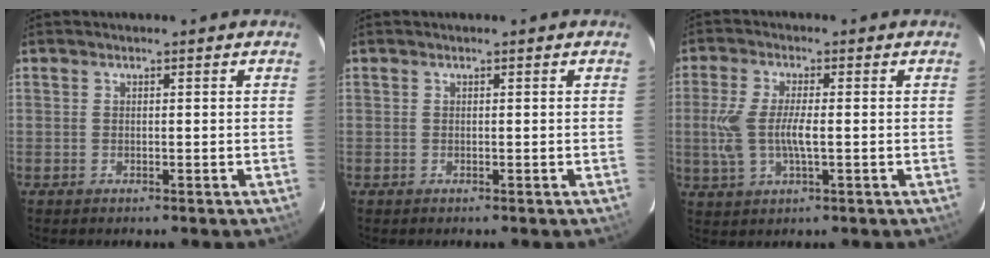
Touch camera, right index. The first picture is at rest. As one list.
[{"total": 0.0}, {"total": 8.0, "force": [-0.7, 2.7, 7.5], "torque": [-0.160, -0.004, -0.011]}]